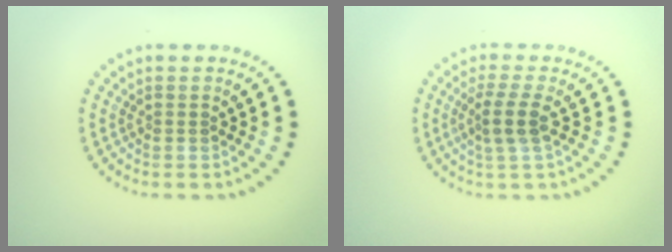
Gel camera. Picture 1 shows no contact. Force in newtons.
{"total": 2.5, "press": 2.1, "slide": 1.4}